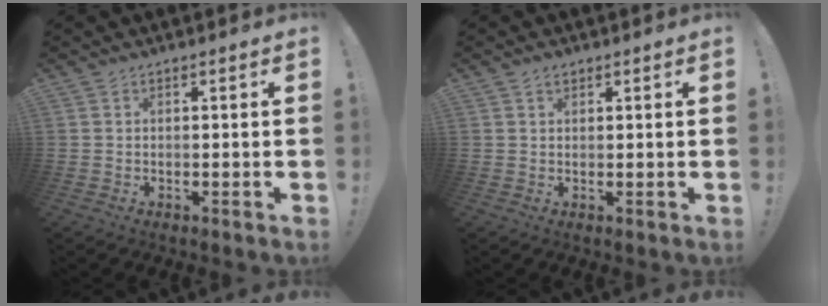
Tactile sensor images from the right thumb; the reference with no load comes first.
{"total": 1.6, "force": [1.1, 0.9, 0.7], "torque": [-0.014, 0.000, 0.019]}